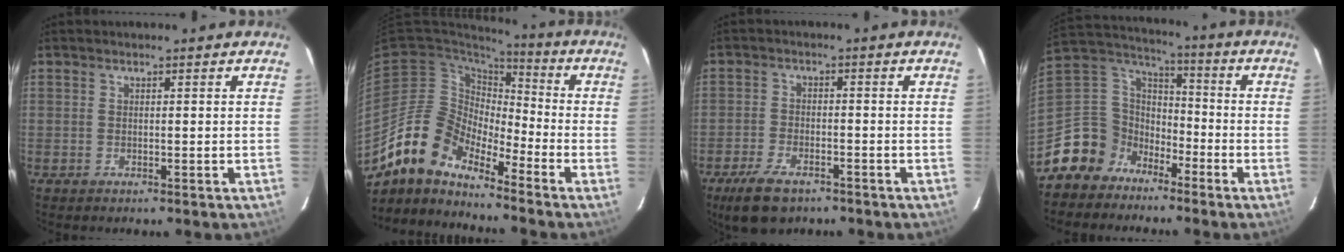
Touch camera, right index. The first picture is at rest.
{"total": 12.3, "force": [-10.4, 4.9, 4.2], "torque": [-0.075, 0.016, -0.208]}
{"total": 8.3, "force": [-5.8, 3.8, 4.5], "torque": [-0.119, -0.012, -0.104]}
{"total": 12.2, "force": [-8.0, 9.0, 1.9], "torque": [-0.070, 0.042, -0.156]}